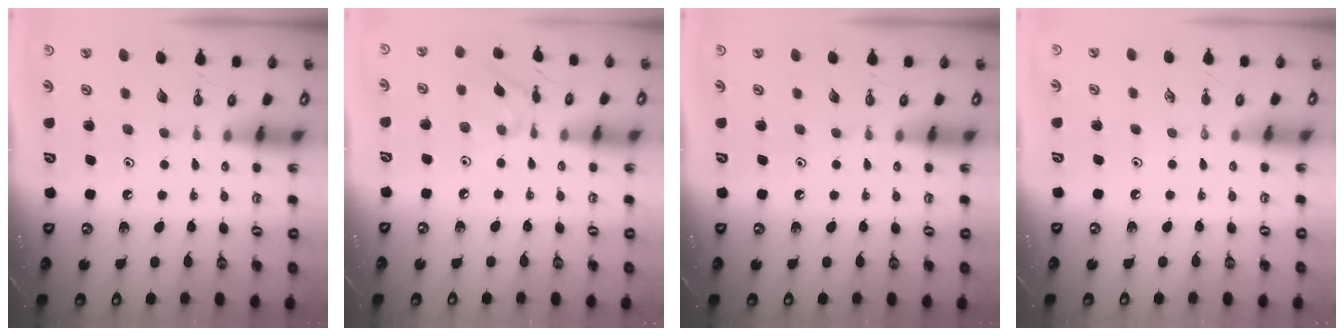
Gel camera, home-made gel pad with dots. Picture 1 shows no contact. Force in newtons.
{"total": 6.2, "press": 6.2, "slide": 0.4}
{"total": 0.0}
{"total": 0.0}